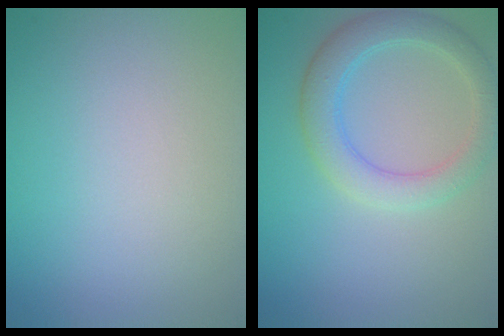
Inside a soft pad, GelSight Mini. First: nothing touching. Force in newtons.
{"total": 3.8, "press": 3.8, "slide": 0.2}